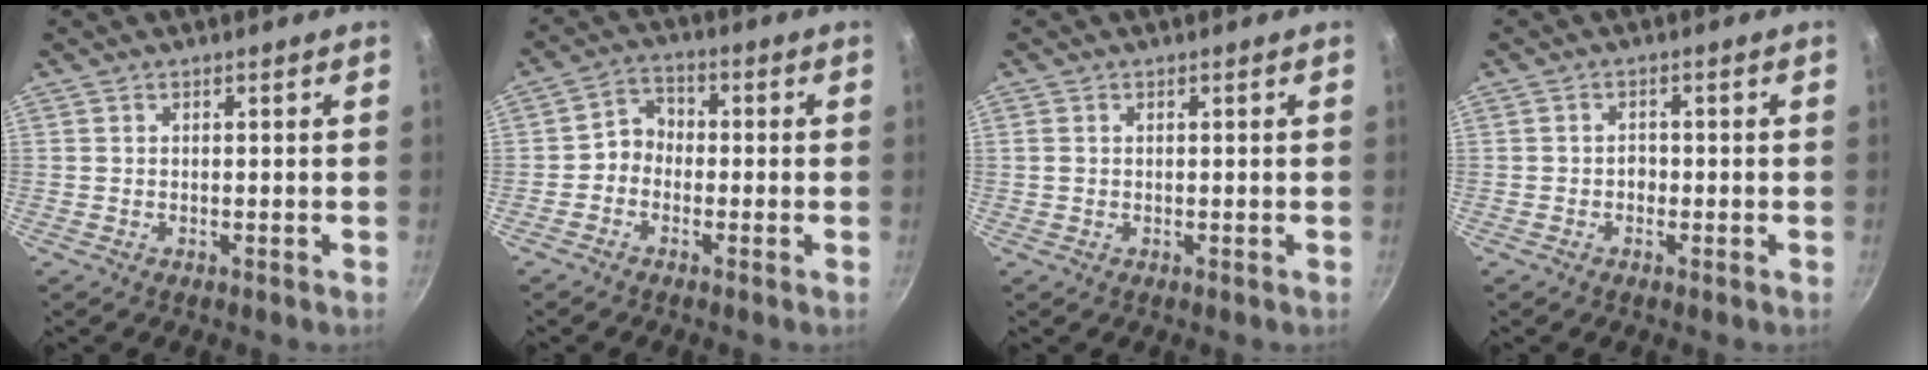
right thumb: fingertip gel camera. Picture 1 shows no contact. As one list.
[{"total": 4.2, "force": [-1.2, 3.5, 1.9], "torque": [-0.011, 0.023, -0.035]}, {"total": 1.0, "force": [0.2, 0.8, 0.5], "torque": [-0.009, 0.003, 0.003]}, {"total": 1.5, "force": [-0.6, 1.2, 0.7], "torque": [-0.003, 0.009, -0.010]}]